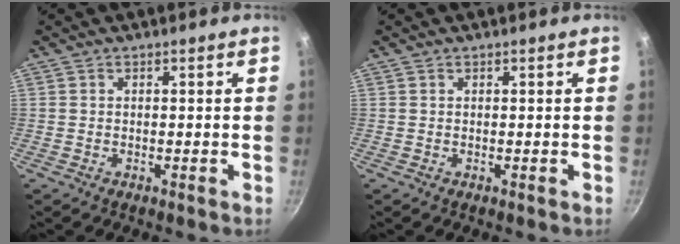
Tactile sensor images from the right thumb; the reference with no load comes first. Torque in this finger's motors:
{"motor_torque": [0.18, 0.01, -0.44, 0.28, 0.00]}